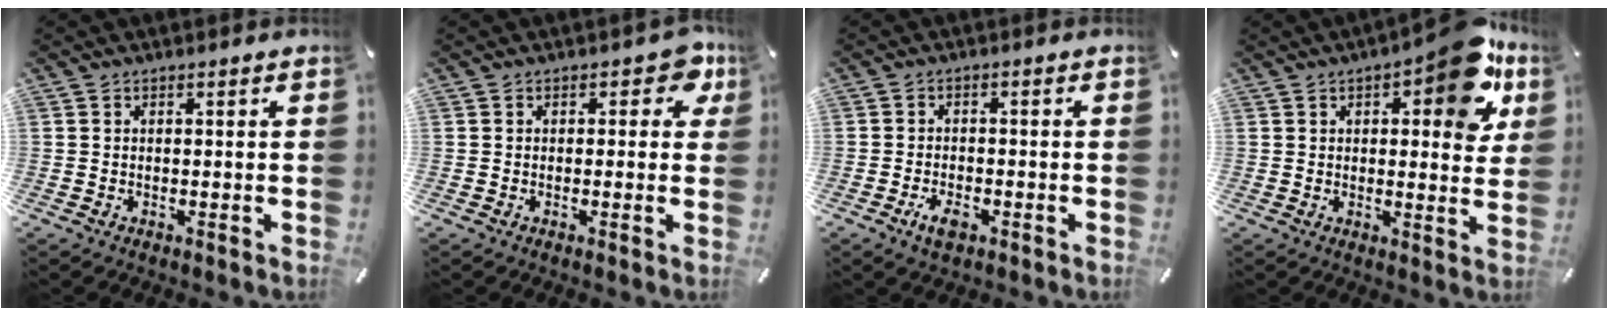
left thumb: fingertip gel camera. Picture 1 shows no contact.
{"total": 4.7, "force": [1.8, 2.8, 3.4], "torque": [-0.031, -0.003, 0.023]}
{"total": 3.7, "force": [-2.0, 1.9, 2.5], "torque": [-0.060, 0.002, -0.040]}
{"total": 14.4, "force": [7.3, 6.1, 10.8], "torque": [-0.134, -0.041, 0.119]}